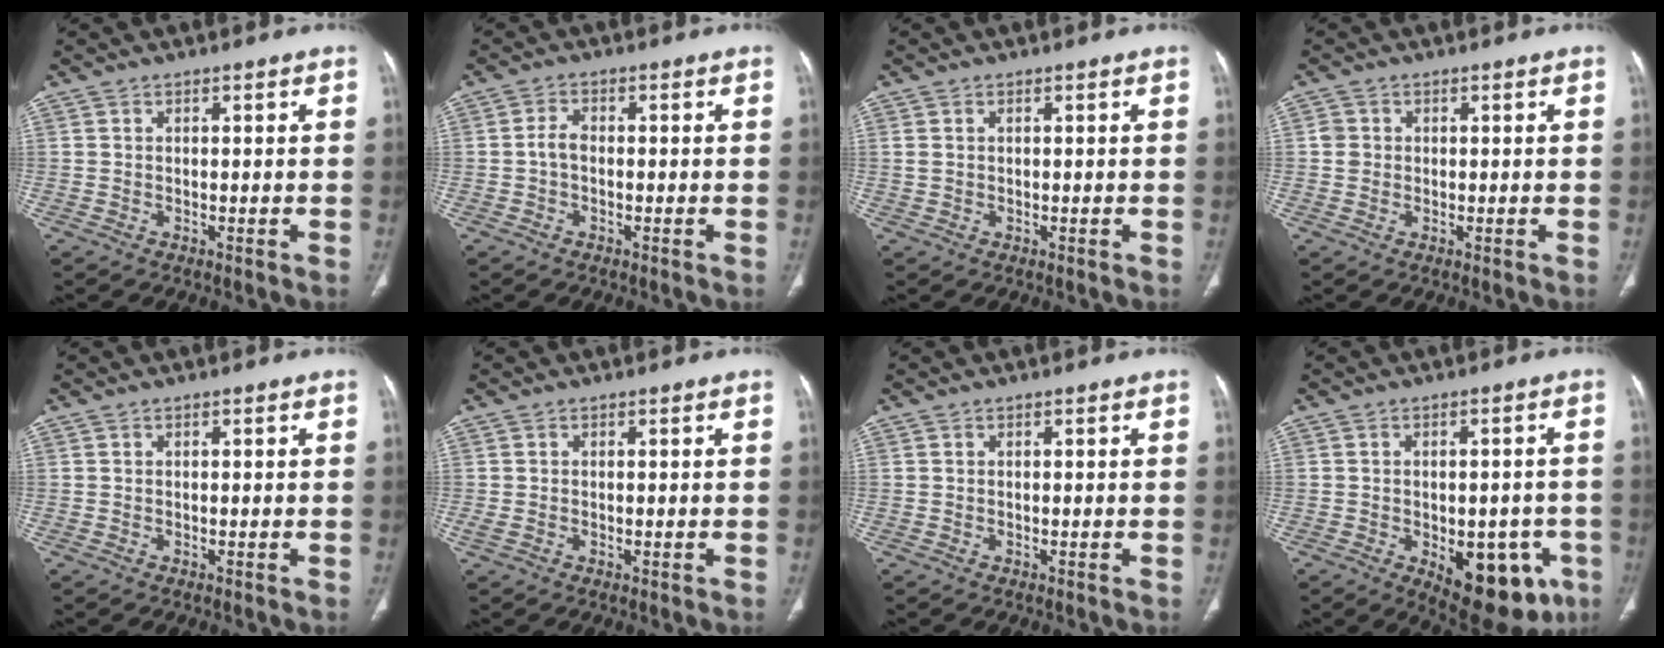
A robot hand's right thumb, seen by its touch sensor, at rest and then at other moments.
{"total": 2.4, "force": [-0.5, 1.5, 1.8], "torque": [-0.034, 0.008, -0.014]}
{"total": 1.2, "force": [0.3, 0.8, 0.8], "torque": [-0.026, 0.009, 0.013]}
{"total": 1.9, "force": [0.2, 1.8, 0.6], "torque": [-0.003, 0.003, 0.003]}
{"total": 0.0}
{"total": 1.2, "force": [-0.2, 0.6, 0.9], "torque": [-0.032, 0.002, -0.002]}
{"total": 0.0}
{"total": 16.0, "force": [-6.1, 8.3, 12.2], "torque": [-0.120, 0.009, -0.062]}